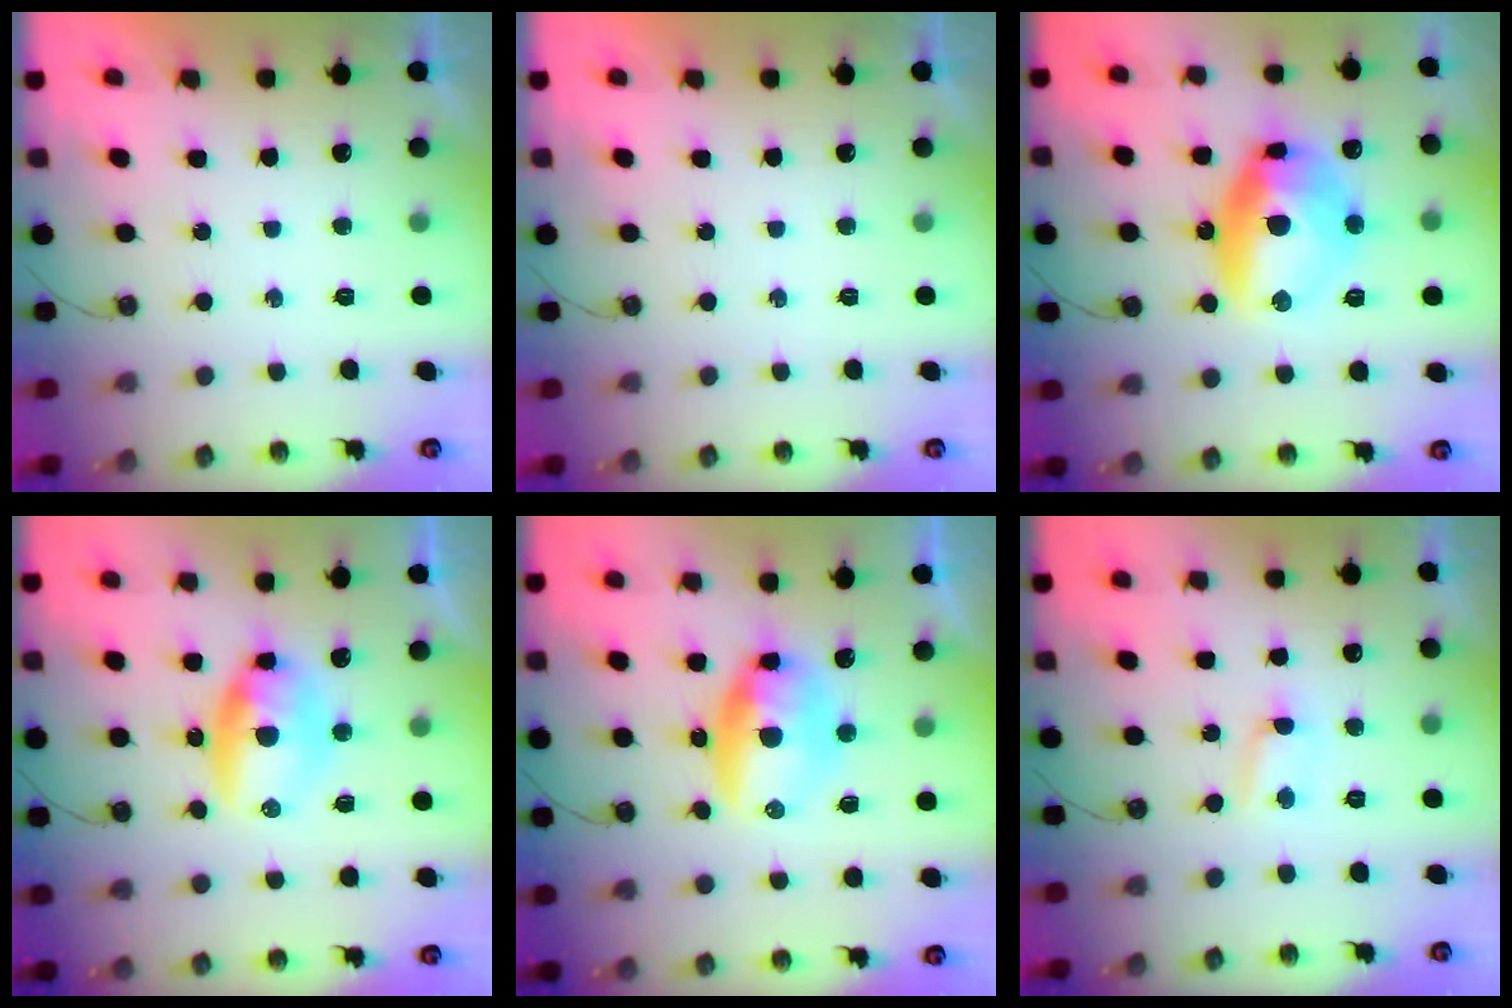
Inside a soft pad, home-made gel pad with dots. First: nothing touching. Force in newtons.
{"total": 0.0}
{"total": 14.8, "press": 14.7, "slide": 1.7}
{"total": 8.7, "press": 8.6, "slide": 0.8}
{"total": 10.4, "press": 10.4, "slide": 1.0}
{"total": 2.4, "press": 2.4, "slide": 0.3}